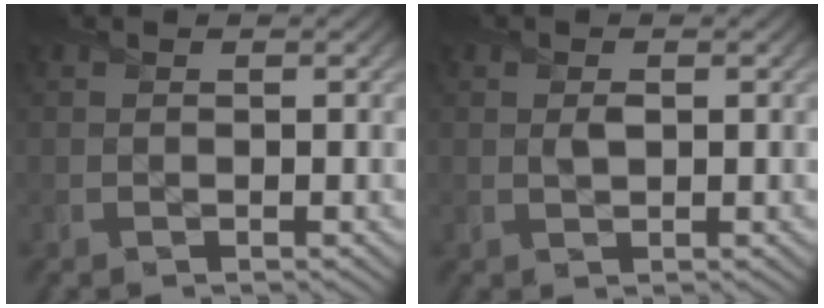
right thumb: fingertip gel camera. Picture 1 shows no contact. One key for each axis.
{"total": 1.0, "fx": 0.3, "fy": 0.6, "fz": 0.8, "tx": -0.016, "ty": -0.006, "tz": 0.008}